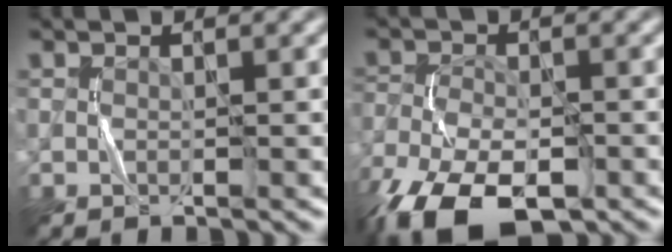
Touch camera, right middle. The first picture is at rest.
{"total": 12.3, "force": [-8.1, 6.0, 7.1], "torque": [-0.143, -0.047, -0.132]}